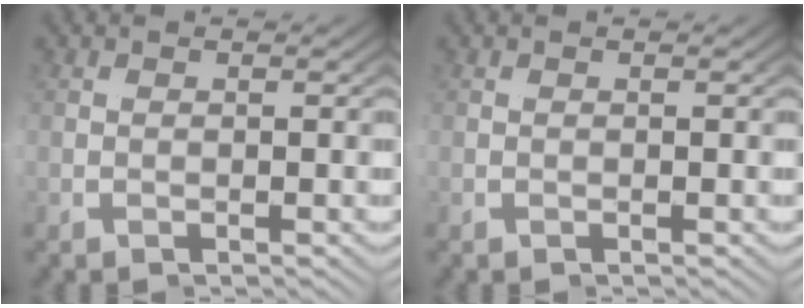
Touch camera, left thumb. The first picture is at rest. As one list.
[{"total": 0.0}]